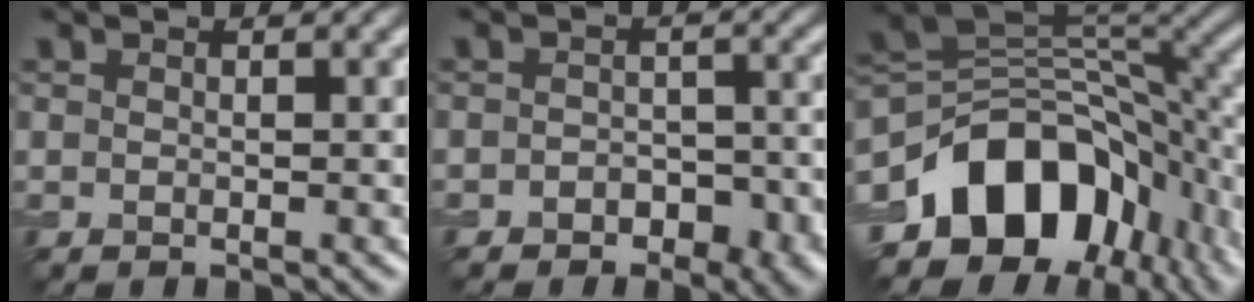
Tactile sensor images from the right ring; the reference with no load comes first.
{"total": 3.6, "force": [-2.0, 2.4, 1.9], "torque": [-0.020, 0.003, -0.031]}
{"total": 14.0, "force": [-4.9, 9.2, 9.3], "torque": [-0.159, -0.001, -0.085]}